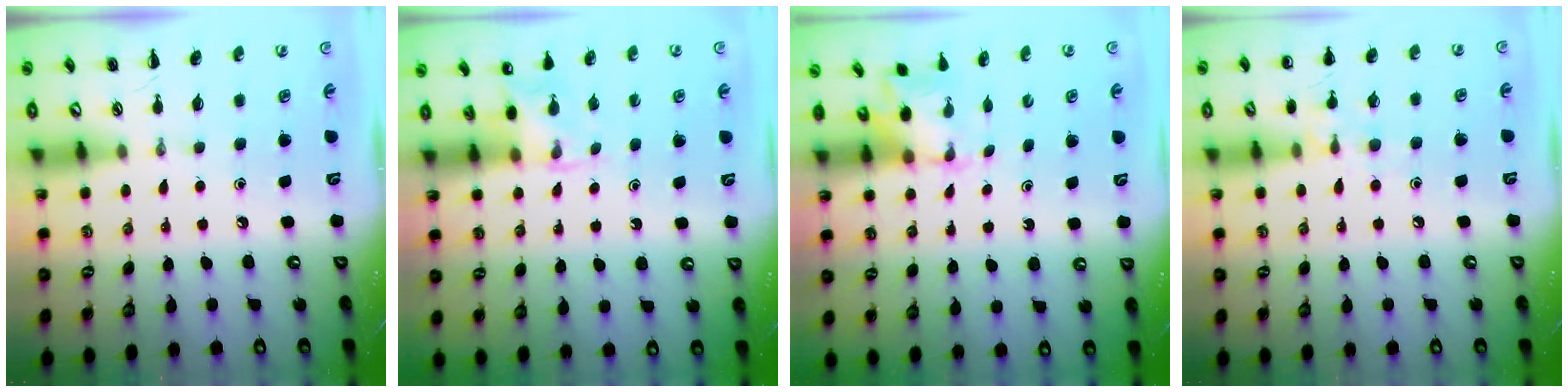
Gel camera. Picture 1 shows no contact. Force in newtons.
{"total": 4.3, "press": 4.1, "slide": 1.3}
{"total": 2.0, "press": 1.9, "slide": 0.6}
{"total": 8.0, "press": 7.7, "slide": 2.1}